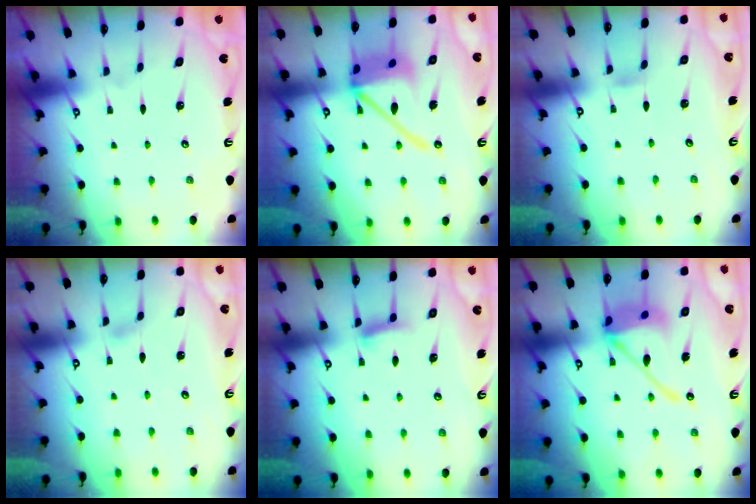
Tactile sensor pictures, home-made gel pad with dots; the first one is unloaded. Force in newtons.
{"total": 16.2, "press": 16.0, "slide": 2.3}
{"total": 2.0, "press": 2.0, "slide": 0.2}
{"total": 2.7, "press": 2.7, "slide": 0.3}
{"total": 8.2, "press": 8.2, "slide": 0.5}
{"total": 15.9, "press": 15.7, "slide": 2.3}